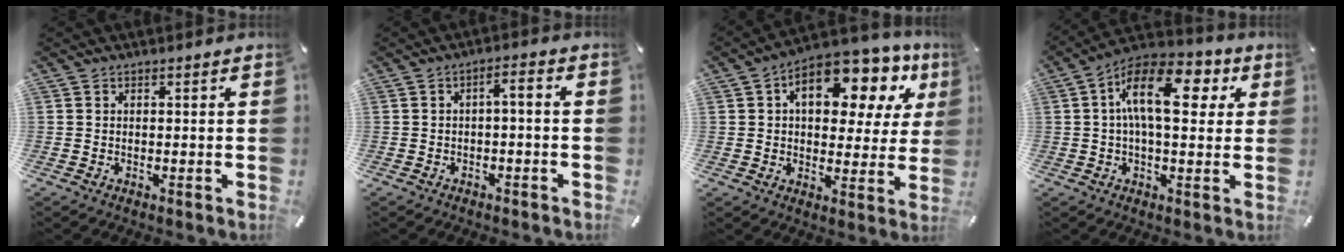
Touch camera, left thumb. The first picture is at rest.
{"total": 3.0, "force": [-1.7, 0.8, 2.4], "torque": [-0.041, 0.012, -0.035]}
{"total": 17.1, "force": [7.5, 9.3, 12.2], "torque": [-0.171, -0.034, 0.121]}
{"total": 15.9, "force": [3.8, 8.3, 13.1], "torque": [-0.218, -0.002, 0.060]}